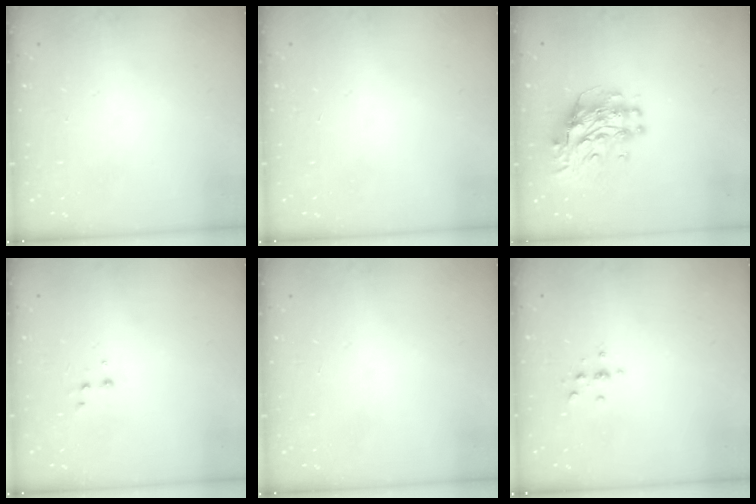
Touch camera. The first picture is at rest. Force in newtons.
{"total": 0.0}
{"total": 10.7, "press": 10.7, "slide": 0.9}
{"total": 1.9, "press": 1.9, "slide": 0.2}
{"total": 0.0}
{"total": 2.3, "press": 2.3, "slide": 0.2}